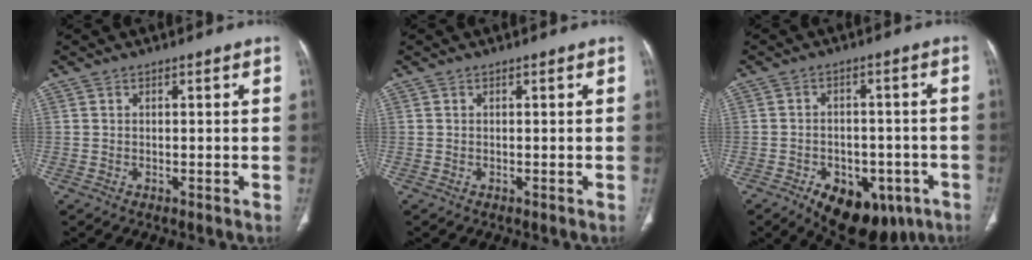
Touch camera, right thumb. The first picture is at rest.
{"total": 0.0}
{"total": 14.5, "force": [-7.3, 8.6, 9.0], "torque": [-0.100, 0.024, -0.092]}